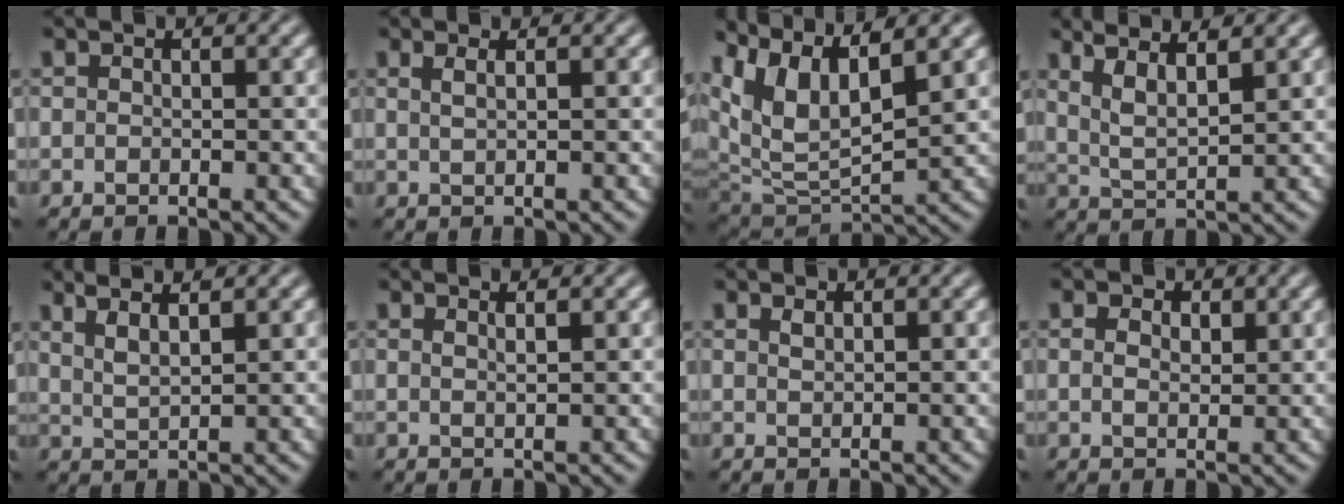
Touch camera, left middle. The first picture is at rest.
{"total": 1.4, "force": [0.6, 0.6, 1.1], "torque": [-0.011, 0.003, 0.004]}
{"total": 8.9, "force": [5.2, 3.5, 6.3], "torque": [-0.142, 0.009, 0.102]}
{"total": 4.0, "force": [2.5, 1.2, 3.0], "torque": [-0.054, 0.011, 0.041]}
{"total": 3.1, "force": [2.0, 0.8, 2.2], "torque": [-0.027, 0.010, 0.028]}
{"total": 1.0, "force": [0.5, 0.3, 0.8], "torque": [-0.003, 0.004, 0.004]}
{"total": 0.5, "force": [0.4, 0.2, 0.3], "torque": [-0.007, 0.001, 0.009]}
{"total": 2.4, "force": [1.3, 1.6, 1.3], "torque": [-0.025, 0.010, 0.004]}